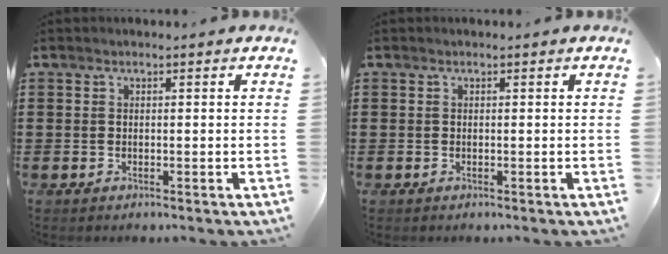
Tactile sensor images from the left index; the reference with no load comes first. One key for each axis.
{"total": 0.0}